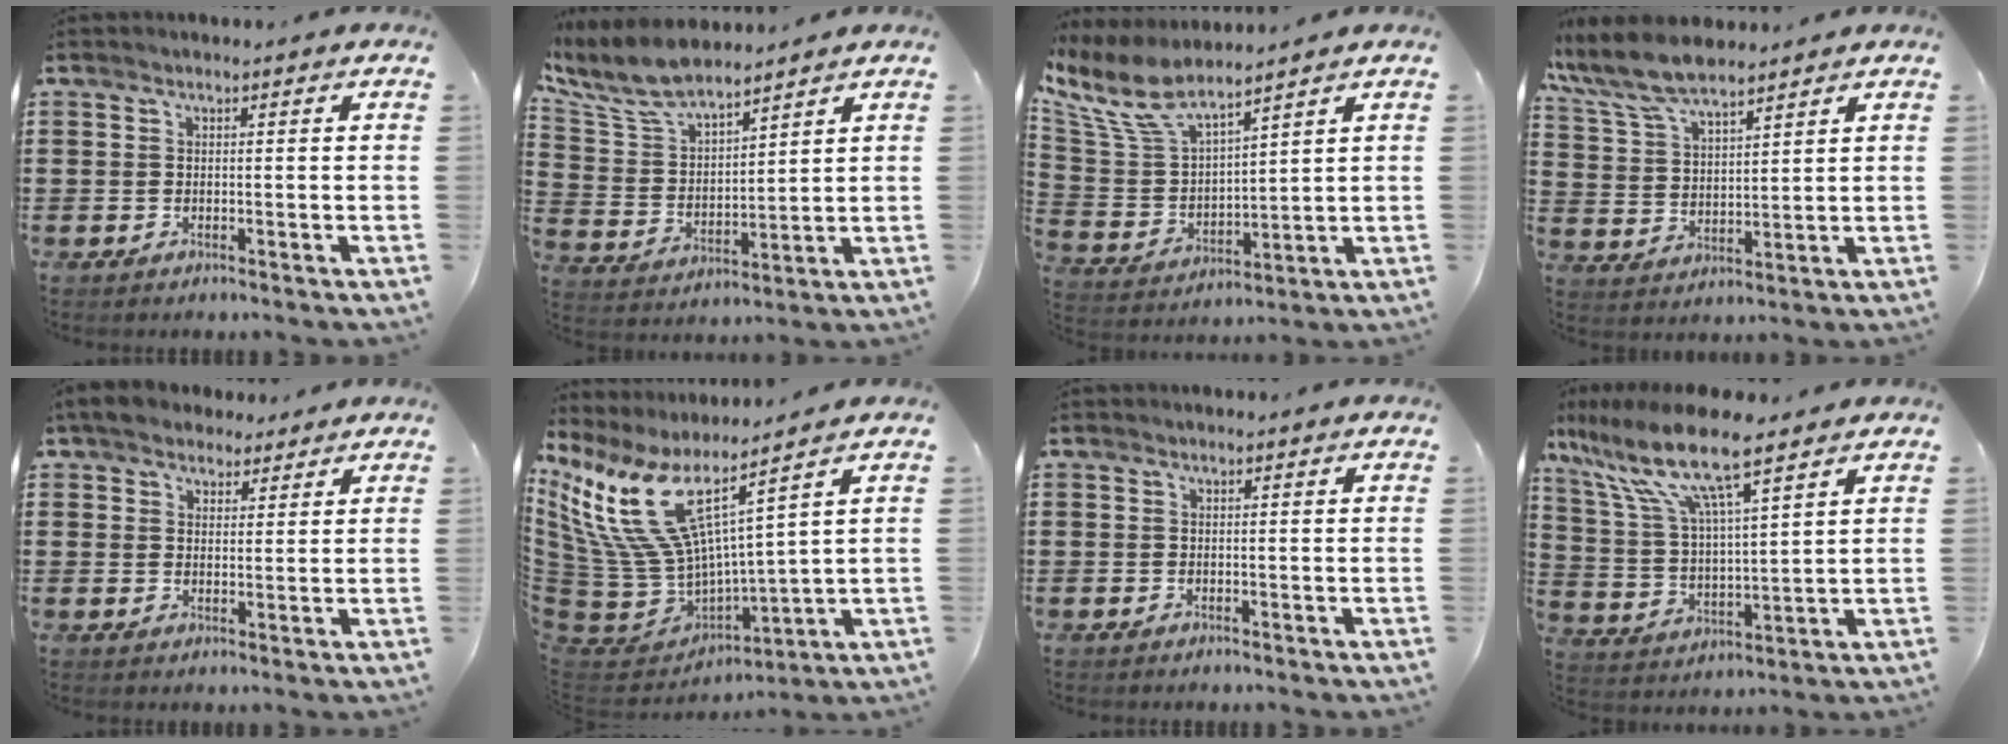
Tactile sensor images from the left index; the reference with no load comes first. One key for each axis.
{"total": 8.4, "fx": 7.4, "fy": 2.2, "fz": 3.4, "tx": -0.098, "ty": -0.029, "tz": 0.135}
{"total": 9.7, "fx": 7.7, "fy": 2.9, "fz": 5.1, "tx": -0.143, "ty": -0.036, "tz": 0.135}
{"total": 8.2, "fx": 7.0, "fy": 2.0, "fz": 3.6, "tx": -0.097, "ty": -0.016, "tz": 0.130}
{"total": 4.4, "fx": 3.6, "fy": 2.3, "fz": 1.0, "tx": -0.035, "ty": 0.008, "tz": 0.069}
{"total": 13.1, "fx": 7.0, "fy": 5.0, "fz": 9.9, "tx": -0.260, "ty": -0.056, "tz": 0.116}
{"total": 0.0}
{"total": 11.3, "fx": 8.4, "fy": 1.8, "fz": 7.4, "tx": -0.173, "ty": -0.033, "tz": 0.143}